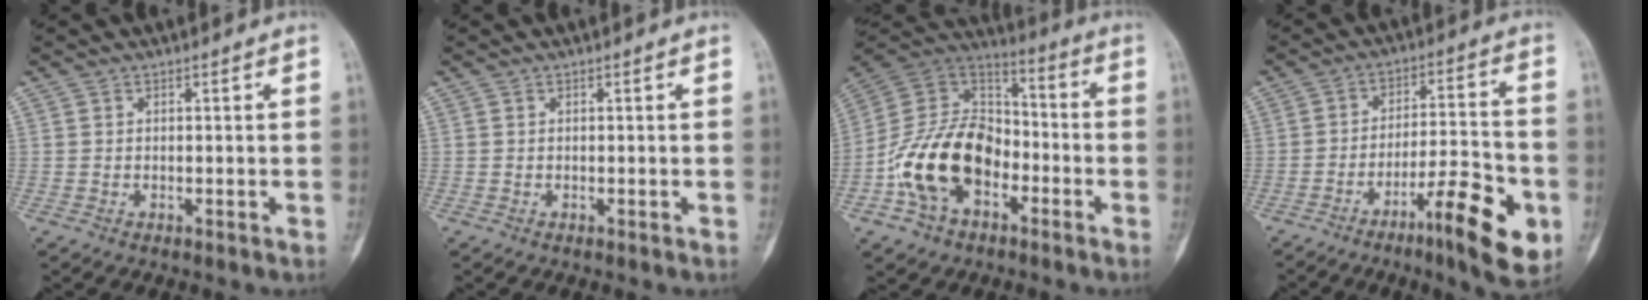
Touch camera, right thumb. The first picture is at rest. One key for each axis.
{"total": 0.0}
{"total": 19.0, "fx": -6.1, "fy": 12.7, "fz": 12.6, "tx": -0.212, "ty": 0.064, "tz": -0.115}
{"total": 14.8, "fx": -6.7, "fy": 3.3, "fz": 12.8, "tx": -0.189, "ty": 0.035, "tz": -0.098}